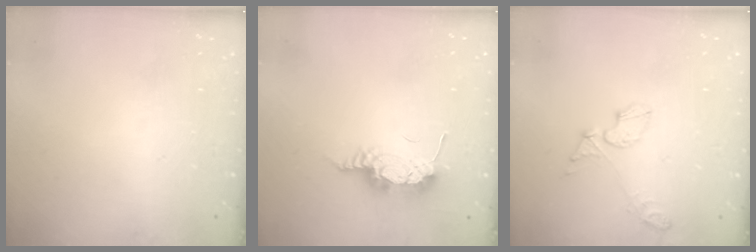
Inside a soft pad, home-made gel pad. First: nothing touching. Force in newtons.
{"total": 15.9, "press": 11.3, "slide": 11.3}
{"total": 5.3, "press": 5.3, "slide": 0.5}